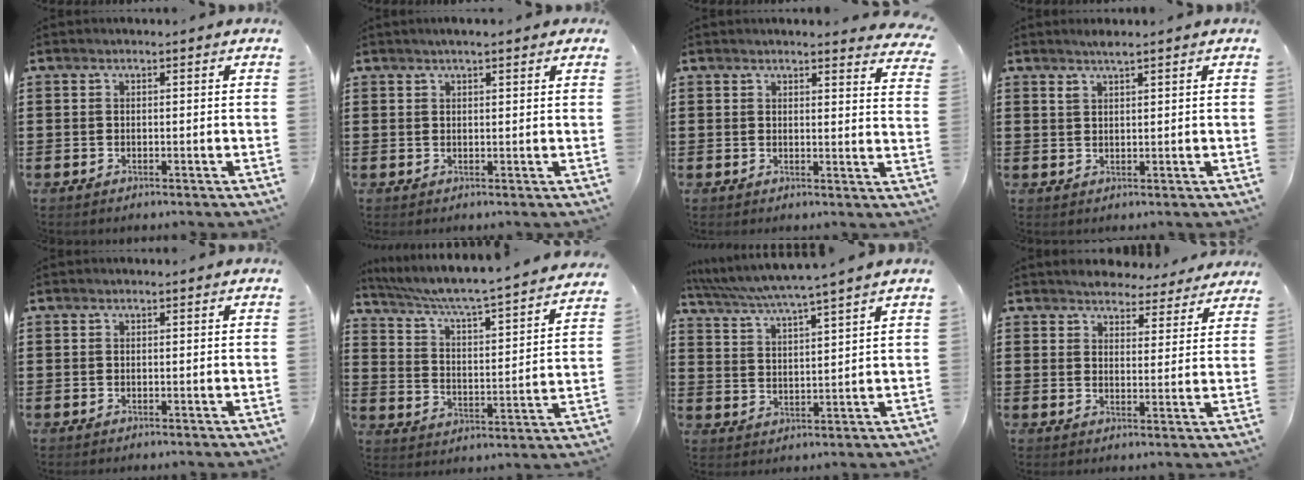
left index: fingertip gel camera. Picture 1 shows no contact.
{"total": 1.7, "force": [1.3, 0.2, 1.1], "torque": [-0.023, 0.003, 0.023]}
{"total": 2.7, "force": [2.7, -0.2, 0.5], "torque": [-0.011, -0.013, 0.049]}
{"total": 1.8, "force": [1.5, 0.3, 0.9], "torque": [-0.020, 0.000, 0.027]}
{"total": 0.0}
{"total": 4.7, "force": [4.2, -0.5, 2.0], "torque": [-0.062, -0.045, 0.059]}
{"total": 4.3, "force": [3.8, -1.0, 1.8], "torque": [-0.054, -0.031, 0.059]}
{"total": 4.3, "force": [4.2, 0.5, 0.0], "torque": [-0.013, -0.024, 0.074]}